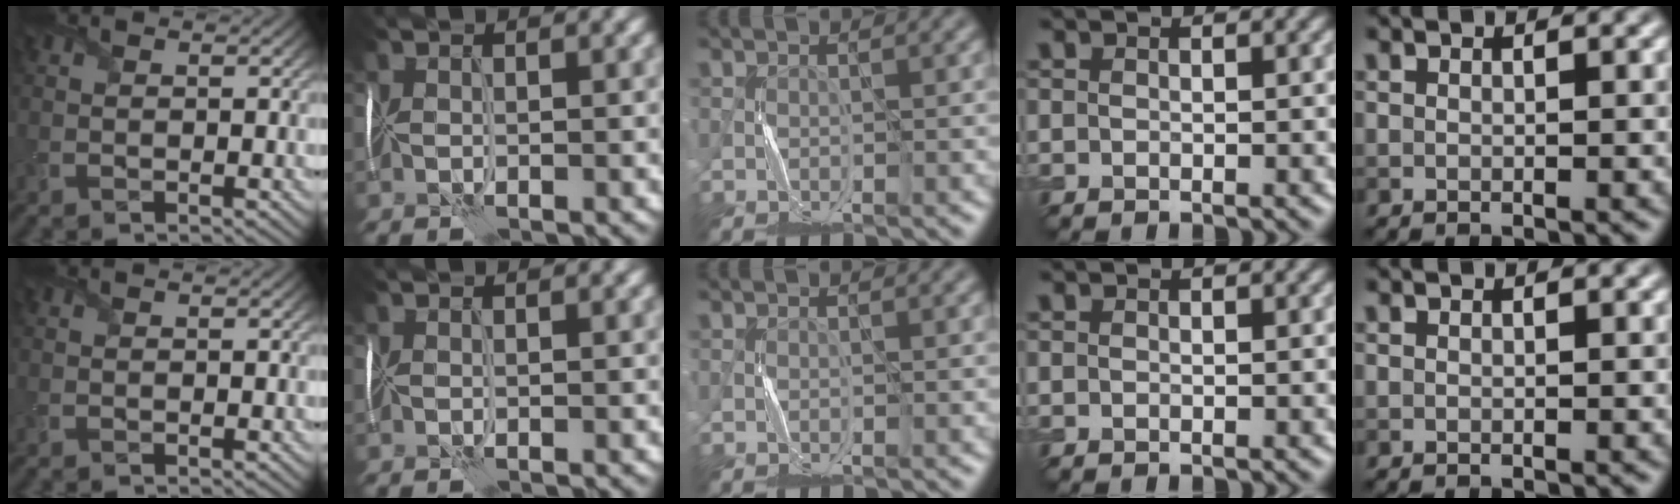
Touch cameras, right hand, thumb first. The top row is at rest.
{}